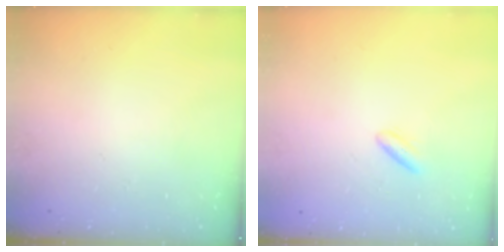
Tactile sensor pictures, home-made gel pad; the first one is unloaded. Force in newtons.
{"total": 2.5, "press": 2.3, "slide": 1.0}